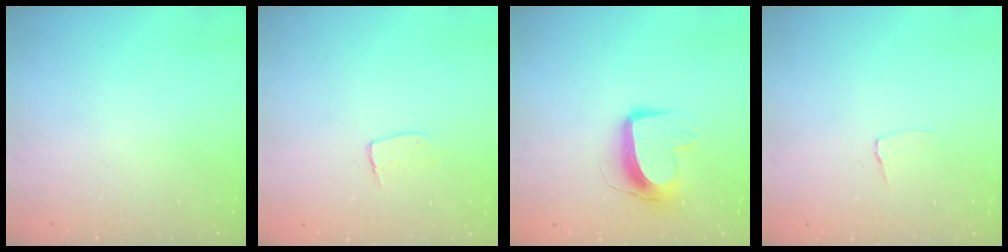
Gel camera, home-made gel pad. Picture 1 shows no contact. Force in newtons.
{"total": 5.5, "press": 5.5, "slide": 0.3}
{"total": 10.1, "press": 10.1, "slide": 0.4}
{"total": 2.9, "press": 2.9, "slide": 0.3}